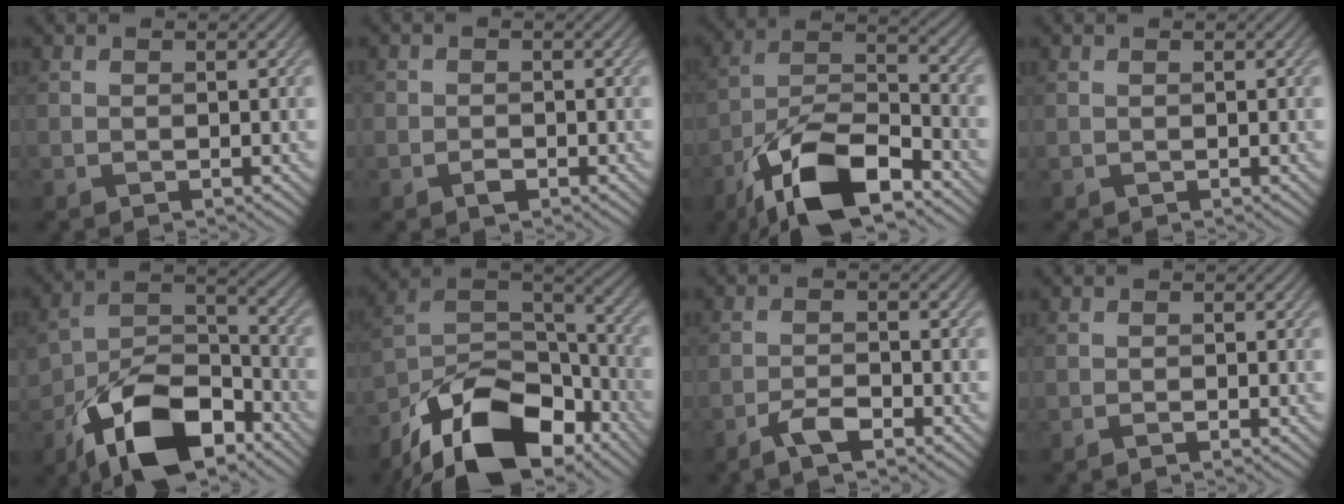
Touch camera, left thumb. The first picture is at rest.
{"total": 1.5, "force": [-0.8, 1.0, 0.8], "torque": [-0.013, -0.002, -0.017]}
{"total": 14.3, "force": [-9.0, 5.2, 9.8], "torque": [-0.189, -0.005, -0.185]}
{"total": 0.0}
{"total": 13.8, "force": [-8.2, 7.3, 8.5], "torque": [-0.164, -0.015, -0.149]}
{"total": 16.9, "force": [-11.3, 8.2, 9.6], "torque": [-0.212, -0.030, -0.197]}
{"total": 3.1, "force": [-2.2, 0.8, 2.0], "torque": [-0.045, 0.003, -0.047]}
{"total": 0.6, "force": [-0.5, 0.0, 0.4], "torque": [-0.007, 0.000, -0.008]}